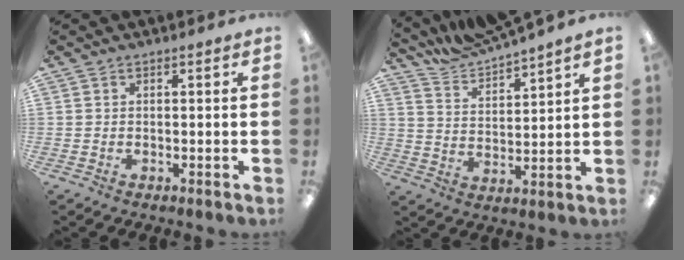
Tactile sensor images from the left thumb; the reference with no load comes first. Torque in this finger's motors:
{"motor_torque": [0.93, -1.01, -0.08, 0.07, 0.06]}